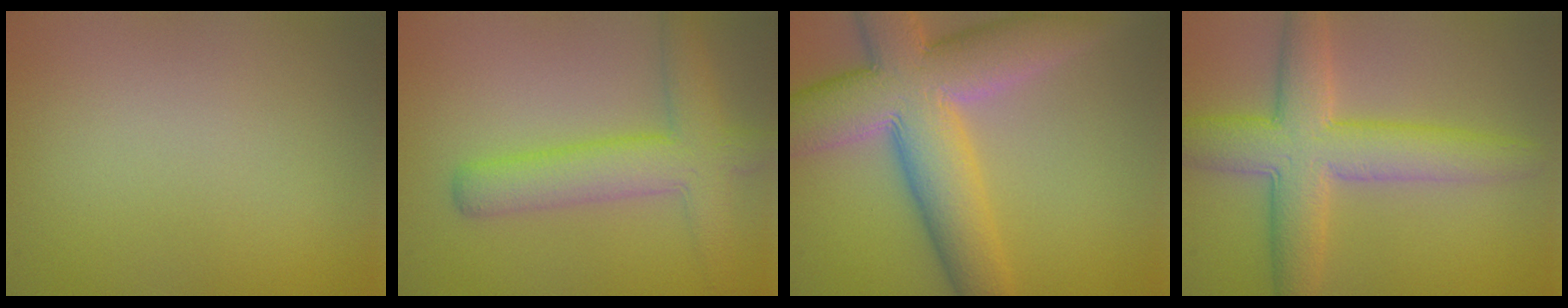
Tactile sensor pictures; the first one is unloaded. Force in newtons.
{"total": 5.3, "press": 5.3, "slide": 0.3}
{"total": 11.8, "press": 11.7, "slide": 0.9}
{"total": 7.1, "press": 7.1, "slide": 0.2}